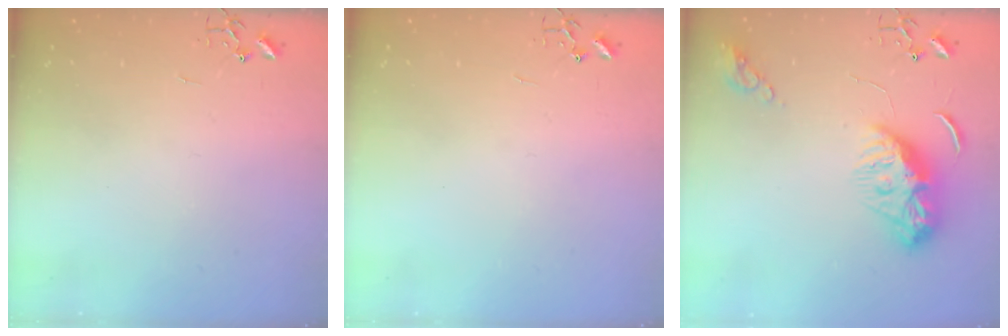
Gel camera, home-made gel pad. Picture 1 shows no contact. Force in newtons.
{"total": 0.0}
{"total": 9.9, "press": 9.8, "slide": 1.1}